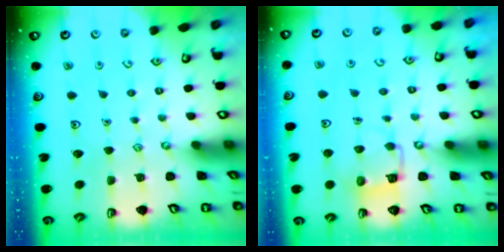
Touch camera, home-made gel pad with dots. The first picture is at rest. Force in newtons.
{"total": 5.5, "press": 5.5, "slide": 0.3}